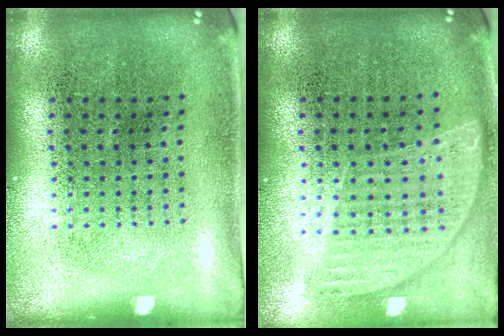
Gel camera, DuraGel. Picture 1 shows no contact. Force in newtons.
{"total": 0.9, "press": 0.8, "slide": 0.3}